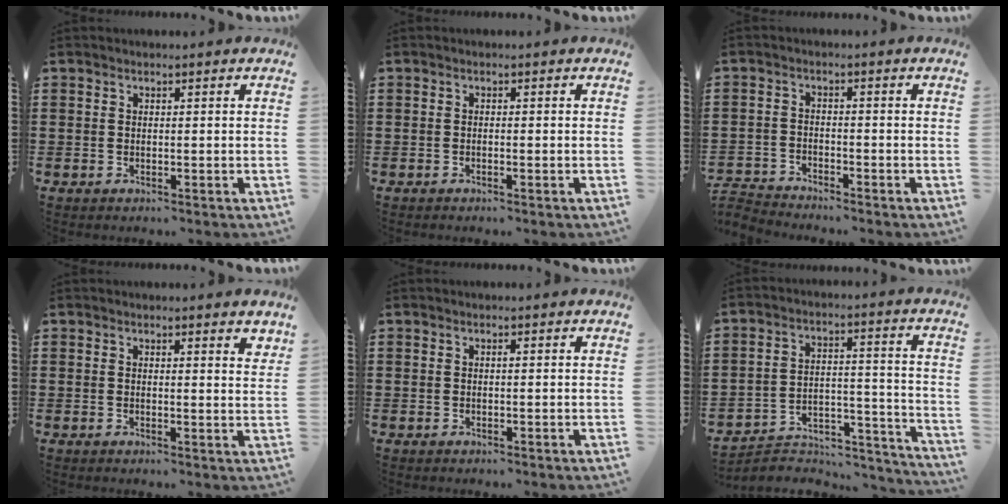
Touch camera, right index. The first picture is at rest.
{"total": 0.5, "force": [-0.4, 0.0, 0.3], "torque": [-0.006, -0.001, -0.009]}
{"total": 2.8, "force": [-2.7, 0.3, -0.3], "torque": [-0.003, 0.000, -0.060]}
{"total": 1.1, "force": [1.0, 0.0, 0.4], "torque": [-0.003, -0.002, 0.018]}
{"total": 0.0}
{"total": 4.1, "force": [-3.8, 1.5, 0.7], "torque": [-0.017, 0.002, -0.080]}